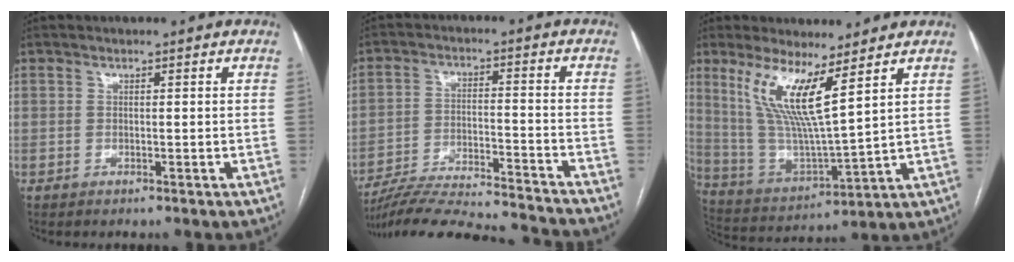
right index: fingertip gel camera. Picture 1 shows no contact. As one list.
[{"total": 19.9, "force": [-18.8, 0.4, 6.5], "torque": [-0.115, -0.022, -0.282]}, {"total": 11.9, "force": [6.2, 0.8, 10.2], "torque": [-0.216, -0.015, 0.129]}]